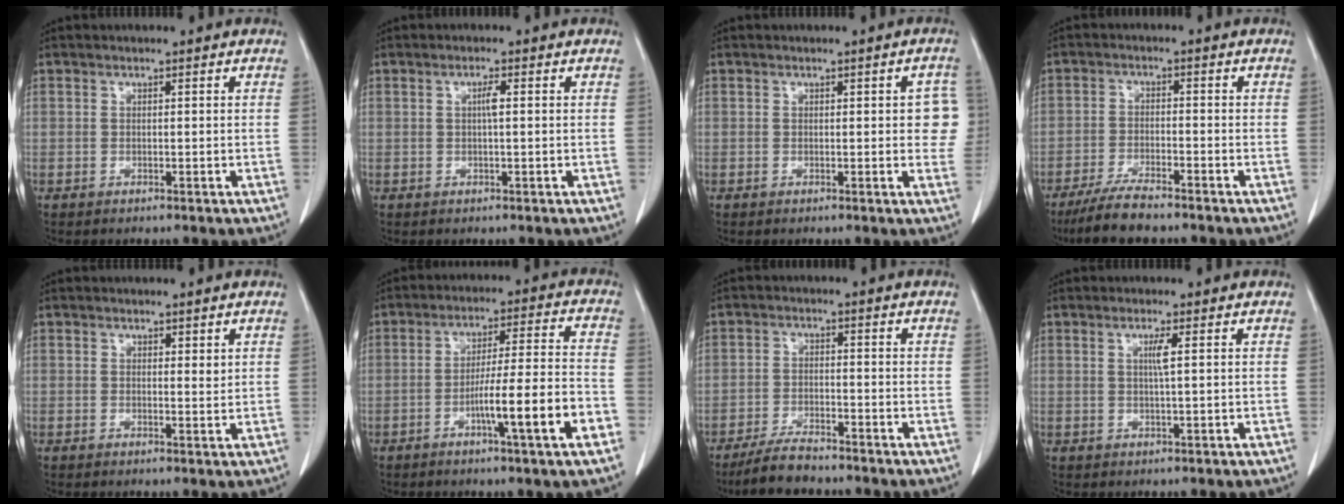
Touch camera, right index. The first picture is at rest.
{"total": 1.5, "force": [0.2, 0.1, 1.4], "torque": [-0.027, 0.003, 0.002]}
{"total": 4.6, "force": [0.5, 1.6, 4.3], "torque": [-0.027, 0.002, 0.000]}
{"total": 6.7, "force": [-5.5, 1.1, 3.6], "torque": [-0.070, -0.018, -0.101]}
{"total": 1.0, "force": [0.6, 0.4, 0.7], "torque": [-0.007, -0.005, 0.008]}
{"total": 11.6, "force": [-4.8, -0.4, 10.6], "torque": [-0.173, 0.003, -0.073]}
{"total": 5.4, "force": [-4.8, 1.2, 2.3], "torque": [-0.047, -0.011, -0.089]}
{"total": 1.9, "force": [0.5, -0.3, 1.8], "torque": [-0.036, -0.001, 0.008]}